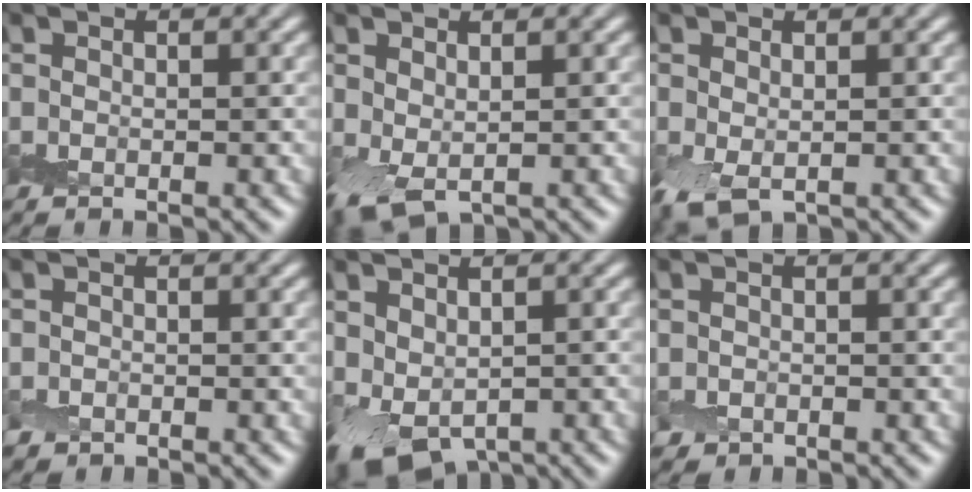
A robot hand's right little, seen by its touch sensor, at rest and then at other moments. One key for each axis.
{"total": 2.2, "fx": 0.1, "fy": 1.3, "fz": 1.8, "tx": -0.043, "ty": -0.005, "tz": 0.004}
{"total": 2.4, "fx": -0.7, "fy": 1.4, "fz": 1.8, "tx": -0.043, "ty": -0.013, "tz": -0.011}
{"total": 0.7, "fx": -0.5, "fy": 0.4, "fz": 0.0, "tx": 0.001, "ty": -0.004, "tz": -0.009}
{"total": 5.2, "fx": -1.4, "fy": 3.4, "fz": 3.6, "tx": -0.066, "ty": -0.023, "tz": -0.011}
{"total": 0.7, "fx": -0.4, "fy": 0.6, "fz": 0.0, "tx": 0.003, "ty": -0.006, "tz": -0.008}